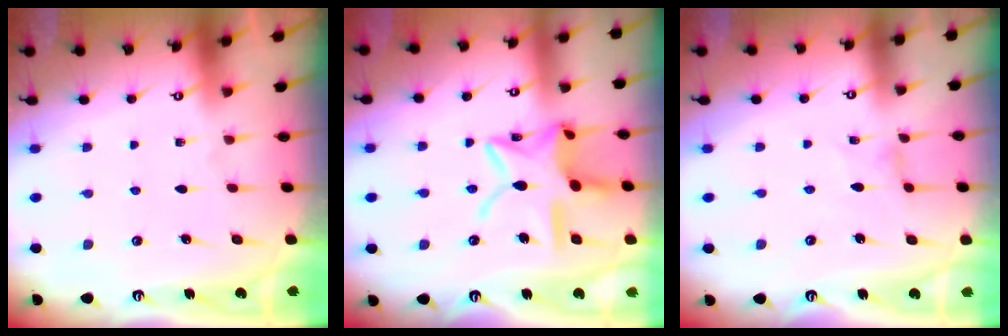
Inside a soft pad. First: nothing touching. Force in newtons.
{"total": 15.7, "press": 15.6, "slide": 1.3}
{"total": 0.0}